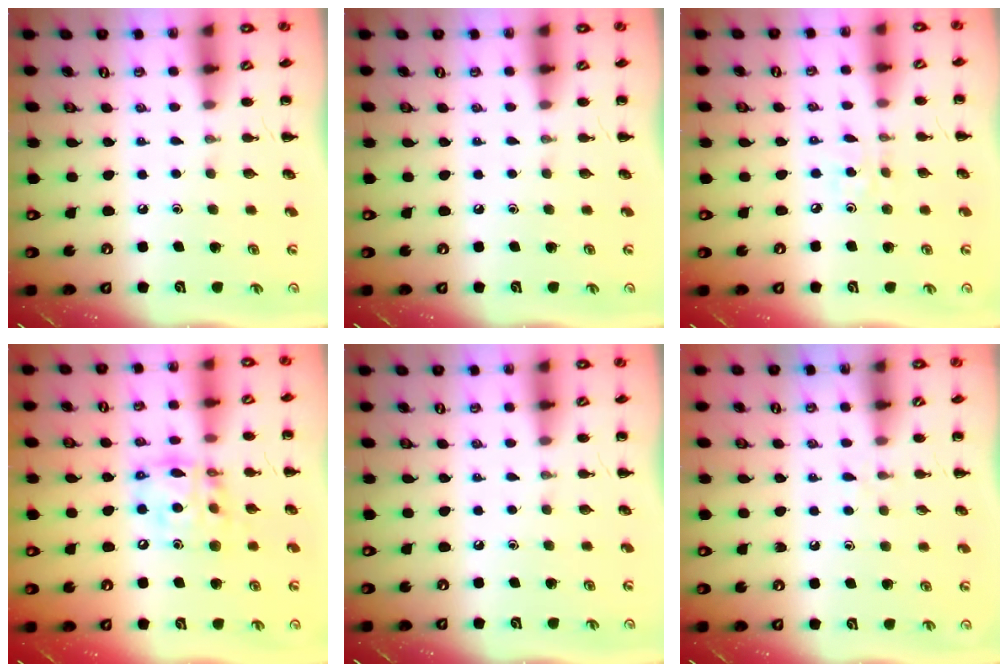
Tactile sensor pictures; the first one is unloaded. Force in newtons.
{"total": 0.0}
{"total": 2.0, "press": 1.9, "slide": 0.6}
{"total": 14.6, "press": 14.2, "slide": 3.7}
{"total": 0.0}
{"total": 3.7, "press": 3.4, "slide": 1.5}